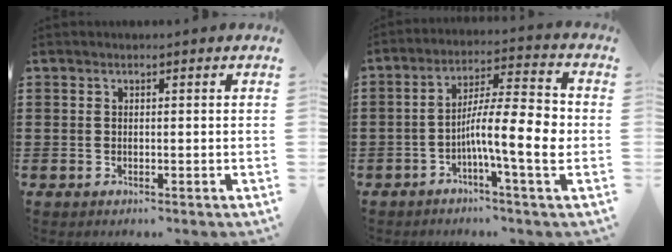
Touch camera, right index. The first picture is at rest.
{"total": 10.7, "force": [-2.1, 1.9, 10.3], "torque": [-0.183, 0.005, -0.037]}